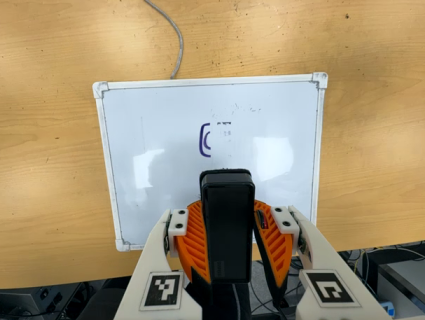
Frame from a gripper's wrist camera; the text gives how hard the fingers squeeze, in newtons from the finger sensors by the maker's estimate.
{"total": 9.9, "left": 9.2, "right": 10.6}